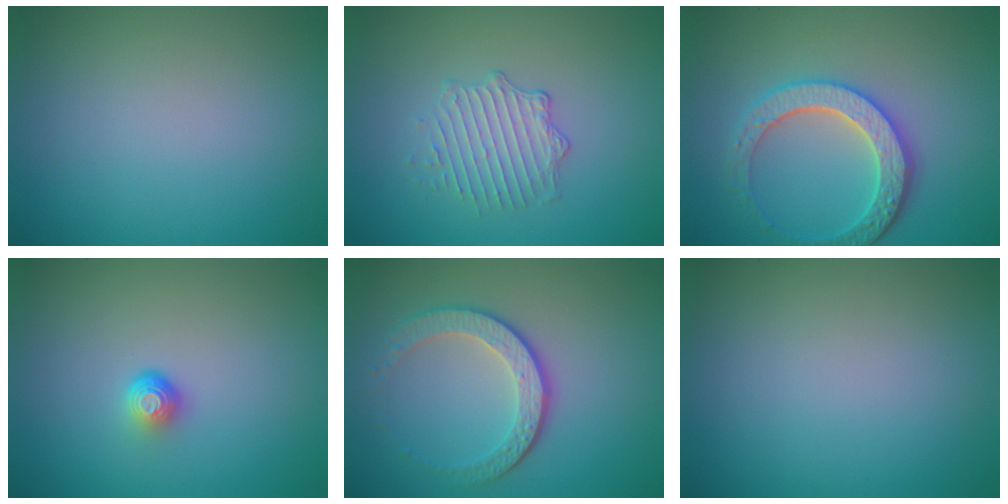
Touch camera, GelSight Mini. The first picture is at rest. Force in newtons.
{"total": 2.3, "press": 1.6, "slide": 1.6}
{"total": 4.3, "press": 4.1, "slide": 1.5}
{"total": 1.7, "press": 1.1, "slide": 1.3}
{"total": 4.0, "press": 3.1, "slide": 2.5}
{"total": 0.0}